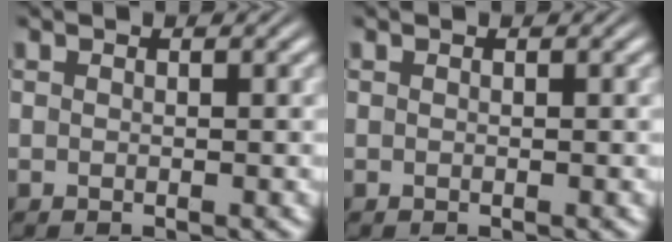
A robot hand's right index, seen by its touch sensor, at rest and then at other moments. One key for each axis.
{"total": 0.0}